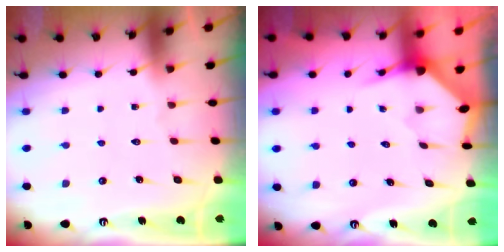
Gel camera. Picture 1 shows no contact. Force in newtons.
{"total": 3.3, "press": 3.3, "slide": 0.4}